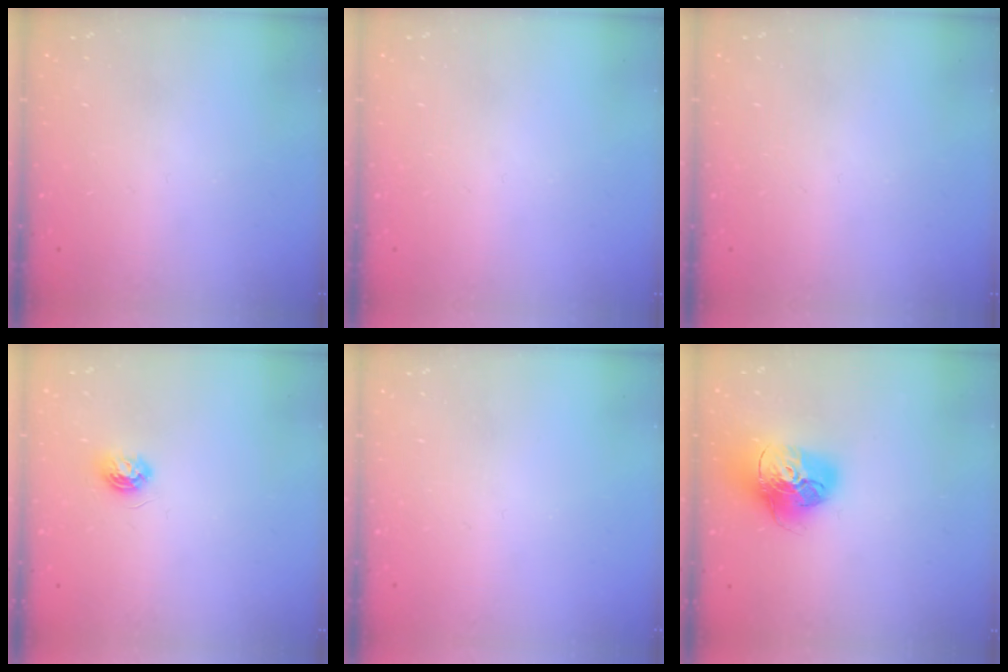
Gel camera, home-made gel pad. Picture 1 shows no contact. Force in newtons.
{"total": 0.0}
{"total": 0.0}
{"total": 4.8, "press": 4.8, "slide": 0.6}
{"total": 0.0}
{"total": 18.4, "press": 18.3, "slide": 1.8}